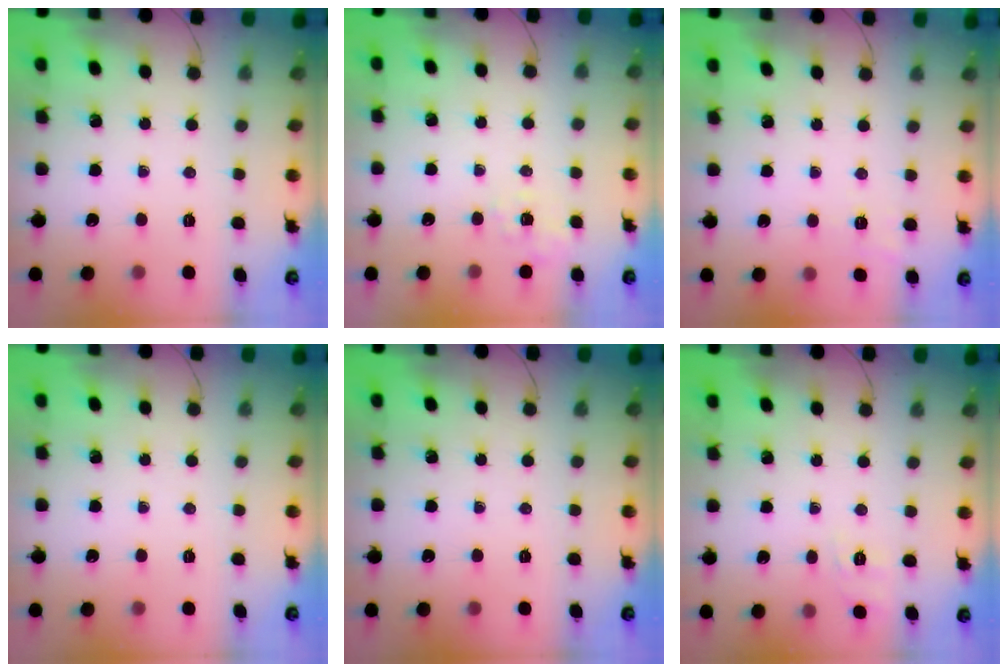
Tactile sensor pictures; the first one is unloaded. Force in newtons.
{"total": 1.8, "press": 0.4, "slide": 1.7}
{"total": 2.0, "press": 1.3, "slide": 1.6}
{"total": 0.0}
{"total": 0.0}
{"total": 2.0, "press": 0.5, "slide": 1.9}